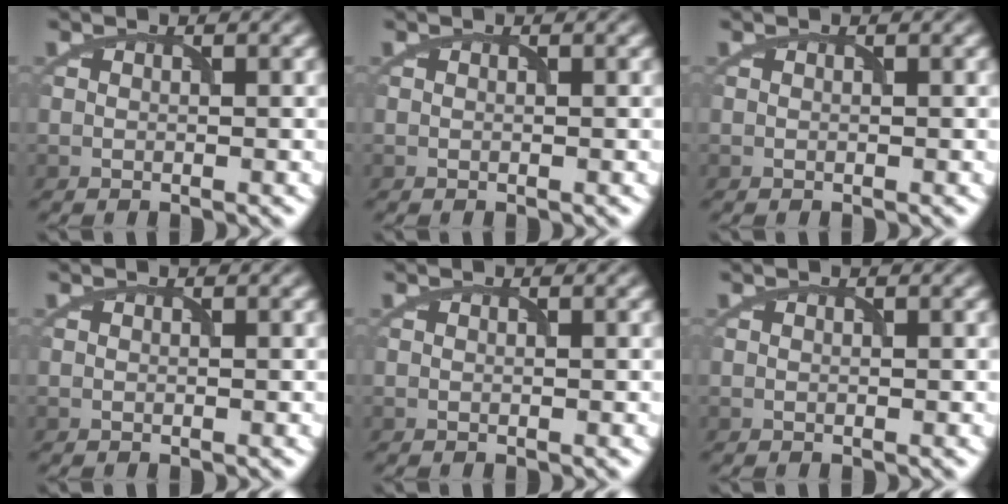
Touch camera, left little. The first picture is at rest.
{"total": 0.0}
{"total": 0.0}
{"total": 0.0}
{"total": 0.0}
{"total": 0.0}